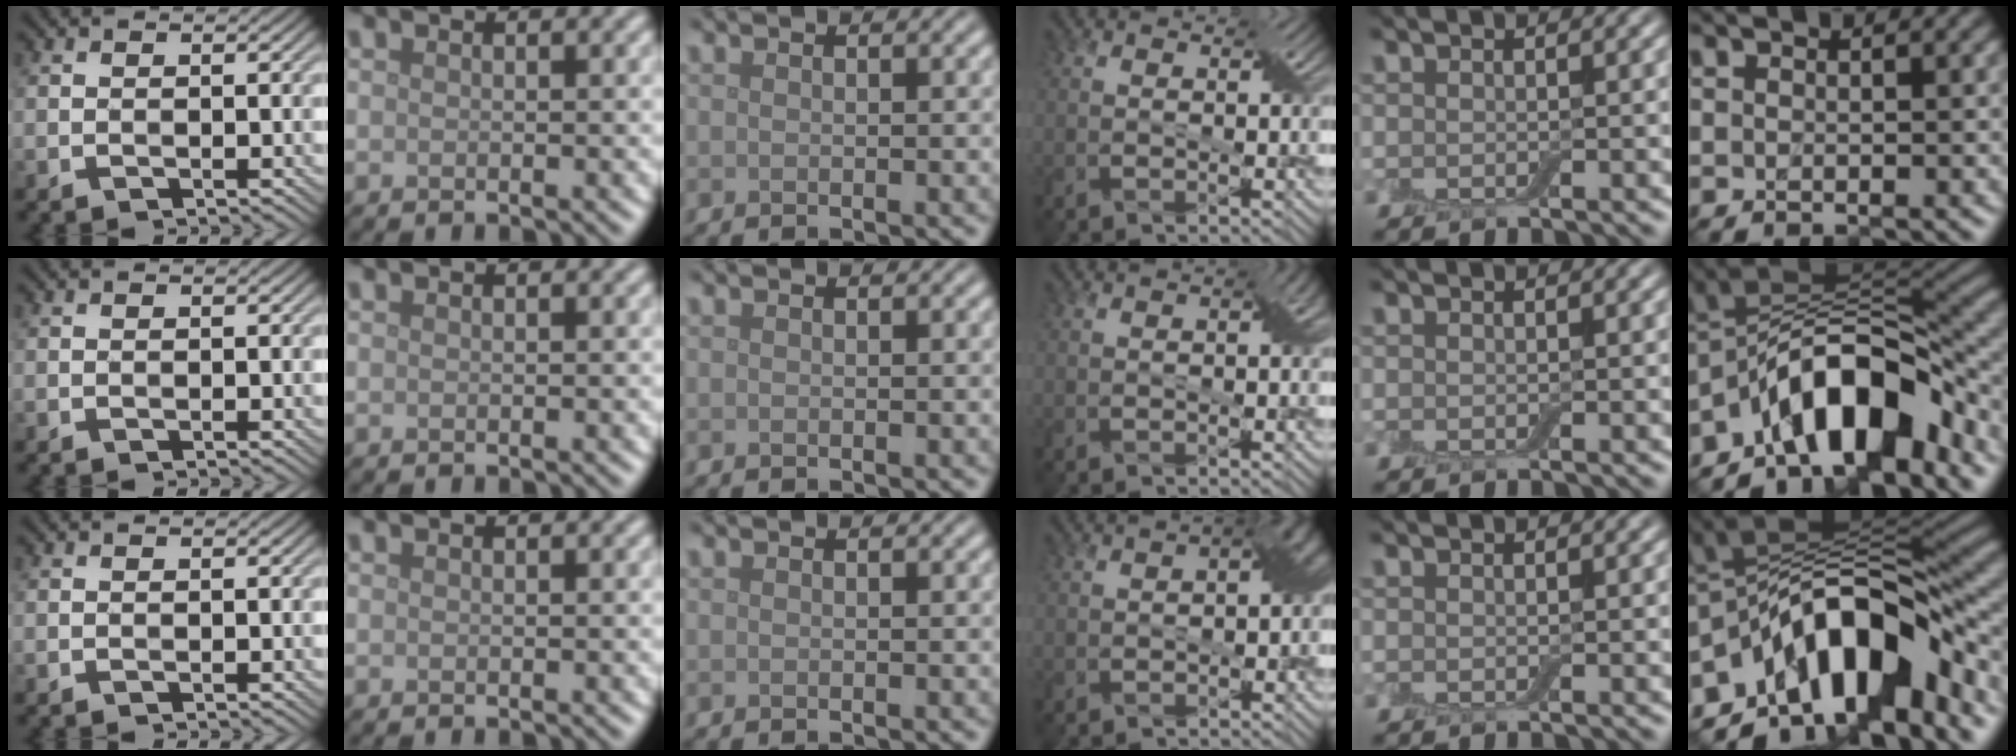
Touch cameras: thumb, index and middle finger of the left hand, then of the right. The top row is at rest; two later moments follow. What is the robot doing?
{"motion": "pour", "object": "bottle"}